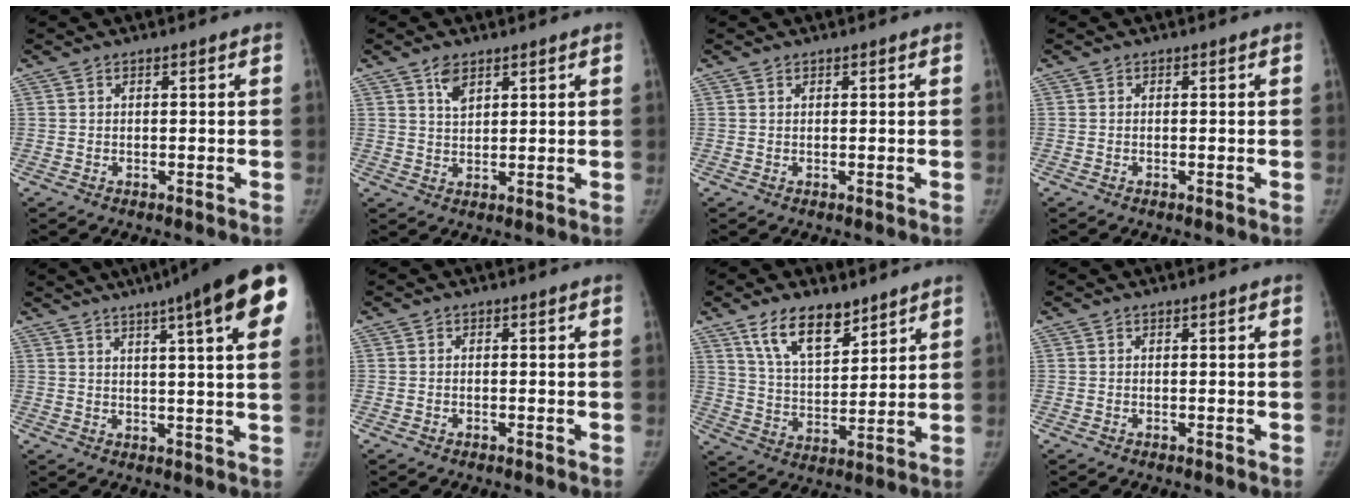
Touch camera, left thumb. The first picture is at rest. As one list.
[{"total": 3.5, "force": [2.2, 1.9, 2.0], "torque": [-0.026, -0.011, 0.044]}, {"total": 0.0}, {"total": 0.0}, {"total": 20.4, "force": [11.1, 2.7, 16.9], "torque": [-0.226, -0.010, 0.127]}, {"total": 0.5, "force": [-0.3, 0.4, 0.1], "torque": [0.000, 0.003, -0.007]}, {"total": 11.7, "force": [7.9, 5.3, 6.8], "torque": [-0.095, -0.049, 0.150]}, {"total": 0.5, "force": [0.1, 0.1, 0.5], "torque": [-0.009, 0.001, 0.001]}]